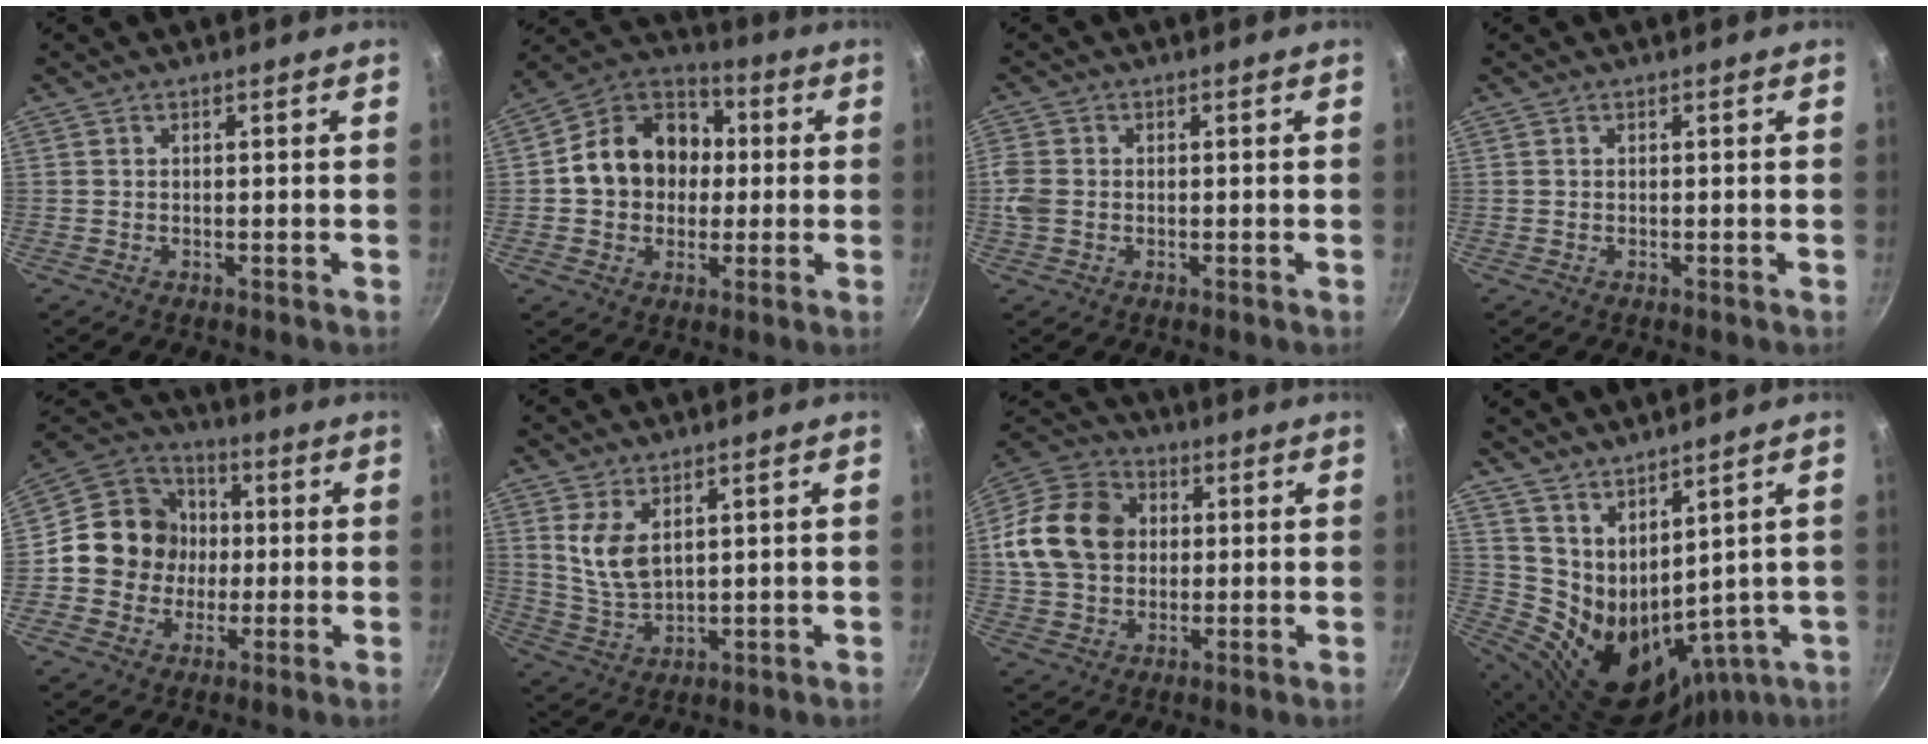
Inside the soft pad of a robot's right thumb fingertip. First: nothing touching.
{"total": 15.6, "force": [0.8, 12.9, 8.8], "torque": [-0.109, 0.031, -0.004]}
{"total": 3.6, "force": [-0.5, 2.9, 2.1], "torque": [-0.044, 0.002, -0.014]}
{"total": 0.0}
{"total": 13.7, "force": [-0.4, 12.7, 5.3], "torque": [-0.054, 0.026, -0.022]}
{"total": 7.3, "force": [3.0, 4.0, 5.3], "torque": [-0.096, -0.033, 0.068]}
{"total": 16.0, "force": [2.0, 12.8, 9.4], "torque": [-0.151, 0.020, 0.025]}
{"total": 14.6, "force": [6.4, 8.6, 9.9], "torque": [-0.152, -0.049, 0.154]}